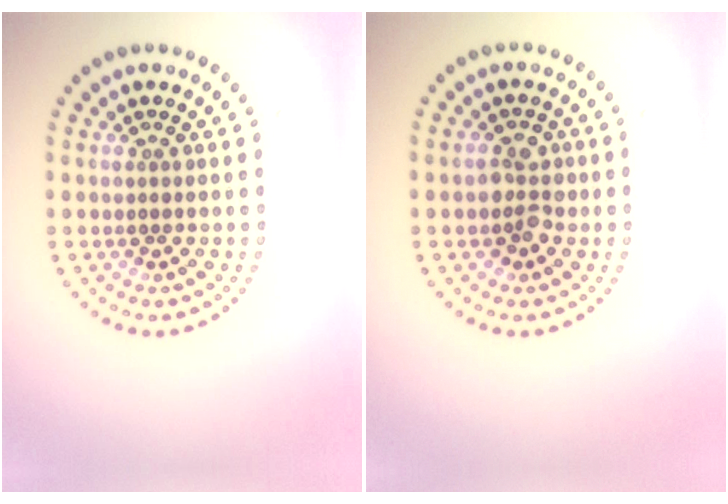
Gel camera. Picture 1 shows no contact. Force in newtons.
{"total": 2.6, "press": 2.5, "slide": 0.7}